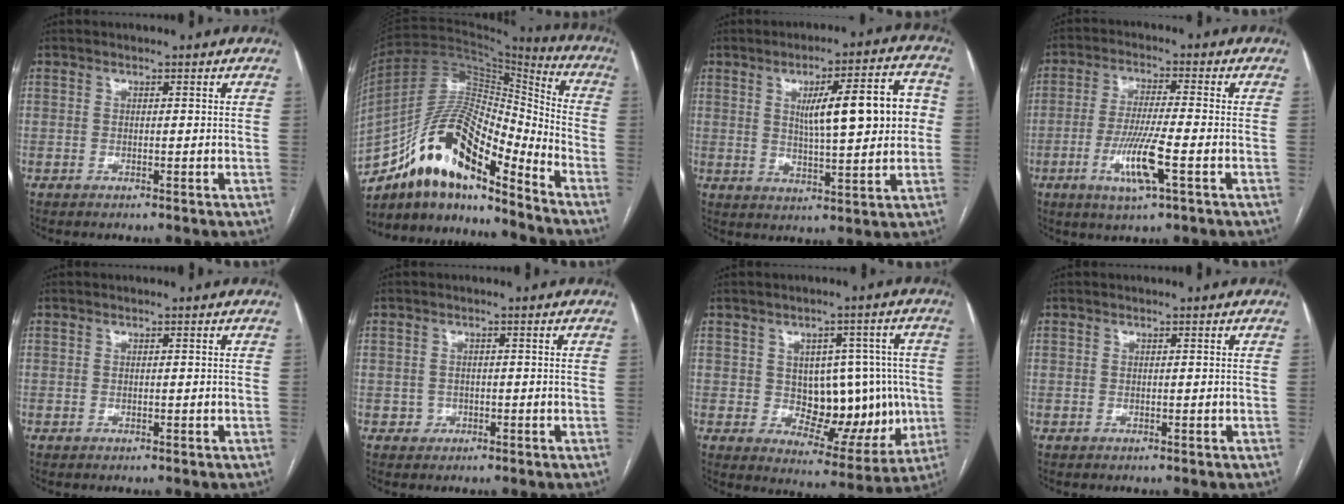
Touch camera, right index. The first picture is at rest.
{"total": 17.3, "force": [-12.2, 4.8, 11.3], "torque": [-0.204, 0.040, -0.213]}
{"total": 12.5, "force": [1.9, 2.5, 12.1], "torque": [-0.172, 0.024, 0.032]}
{"total": 8.7, "force": [-3.1, 0.3, 8.1], "torque": [-0.161, -0.012, -0.057]}
{"total": 0.0}
{"total": 1.7, "force": [-0.5, 1.6, 0.0], "torque": [0.009, 0.010, -0.007]}
{"total": 12.1, "force": [-0.2, 7.3, 9.7], "torque": [-0.115, 0.023, 0.018]}
{"total": 0.0}